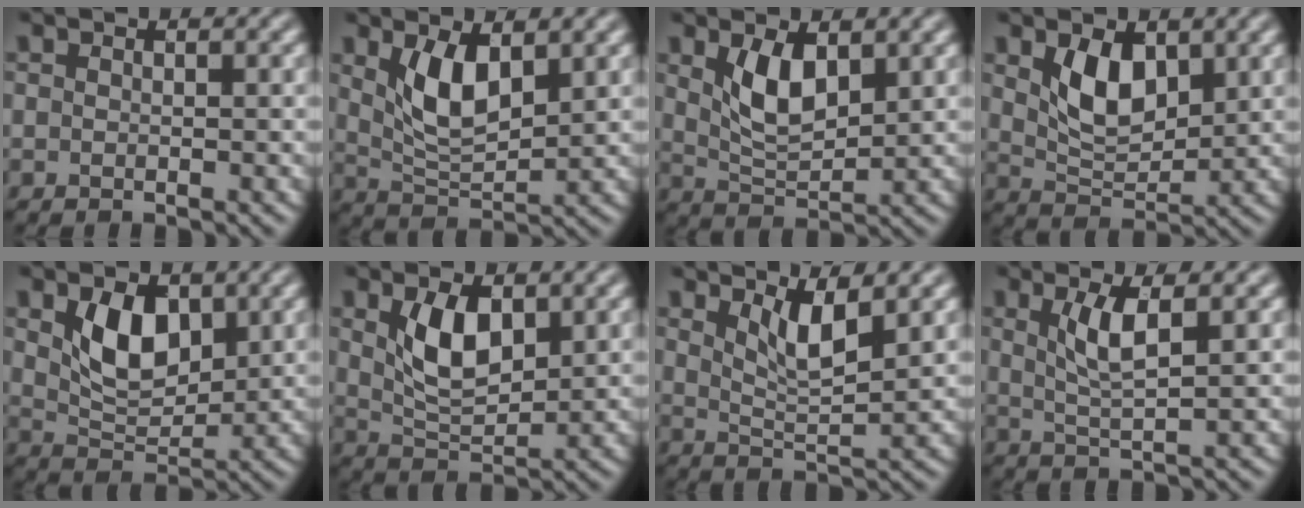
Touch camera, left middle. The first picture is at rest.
{"total": 5.0, "force": [1.6, 2.3, 4.1], "torque": [-0.093, -0.009, 0.033]}
{"total": 4.3, "force": [1.4, 2.0, 3.5], "torque": [-0.082, -0.007, 0.031]}
{"total": 4.6, "force": [1.6, 2.6, 3.5], "torque": [-0.078, -0.007, 0.033]}
{"total": 5.1, "force": [1.5, 3.0, 3.8], "torque": [-0.082, -0.008, 0.031]}
{"total": 4.9, "force": [1.3, 2.5, 4.0], "torque": [-0.091, -0.004, 0.029]}
{"total": 3.6, "force": [1.9, 1.0, 2.9], "torque": [-0.061, -0.012, 0.038]}
{"total": 3.6, "force": [0.9, 0.9, 3.3], "torque": [-0.074, -0.005, 0.021]}